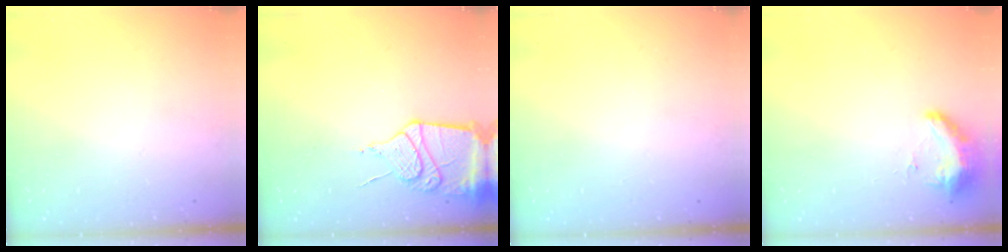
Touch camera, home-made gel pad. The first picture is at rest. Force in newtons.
{"total": 13.2, "press": 13.1, "slide": 1.7}
{"total": 0.0}
{"total": 9.1, "press": 8.9, "slide": 1.9}